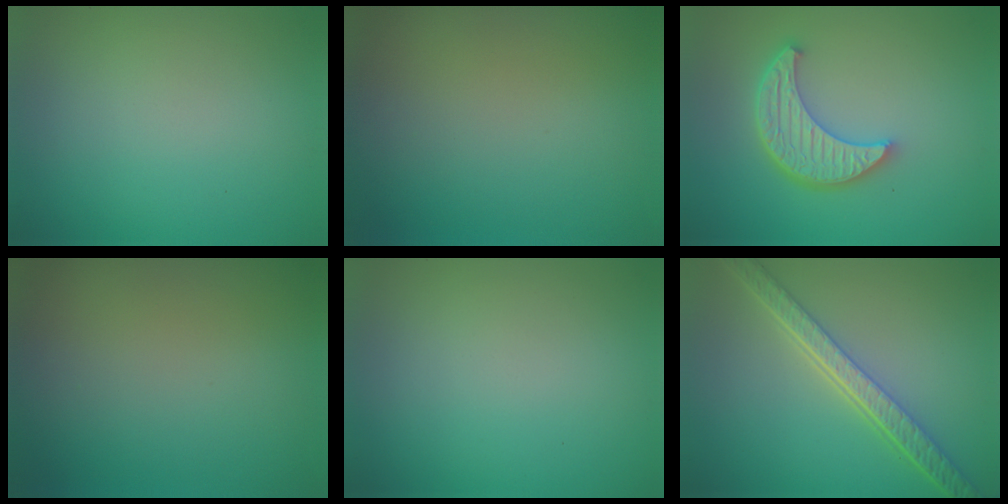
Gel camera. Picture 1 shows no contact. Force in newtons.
{"total": 0.0}
{"total": 5.5, "press": 4.2, "slide": 3.5}
{"total": 0.0}
{"total": 0.0}
{"total": 5.8, "press": 4.5, "slide": 3.6}